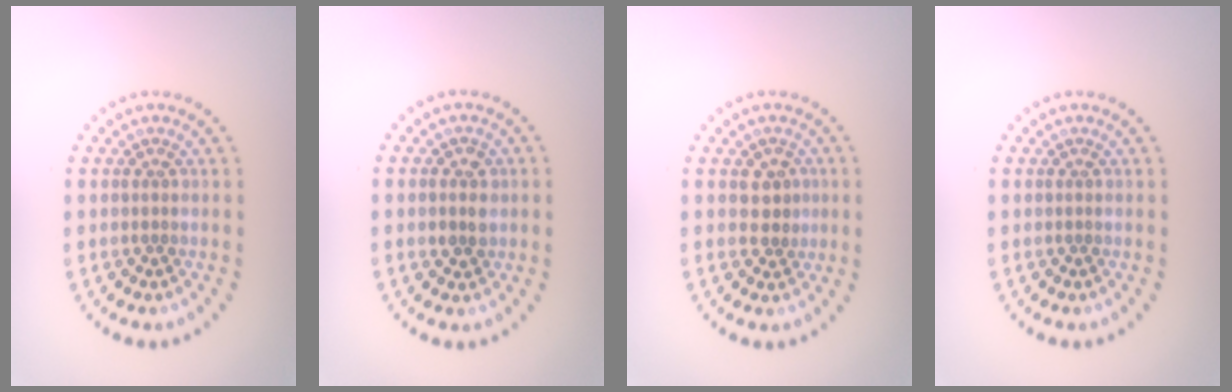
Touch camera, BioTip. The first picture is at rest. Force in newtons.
{"total": 1.9, "press": 1.8, "slide": 0.5}
{"total": 2.0, "press": 1.9, "slide": 0.7}
{"total": 0.0}